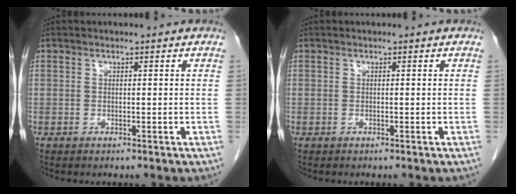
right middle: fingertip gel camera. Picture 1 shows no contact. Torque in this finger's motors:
{"motor_torque": [-0.09, 0.08, -0.01, 0.01]}